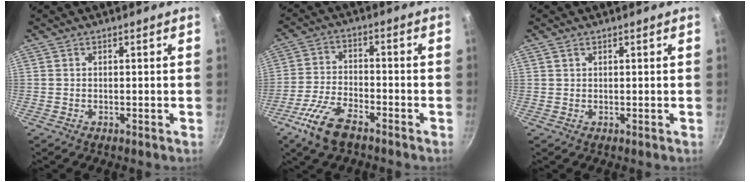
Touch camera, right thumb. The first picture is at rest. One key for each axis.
{"total": 9.2, "fx": -5.9, "fy": 3.6, "fz": 6.0, "tx": -0.125, "ty": 0.029, "tz": -0.120}
{"total": 0.7, "fx": 0.5, "fy": 0.4, "fz": 0.3, "tx": -0.005, "ty": 0.000, "tz": 0.010}